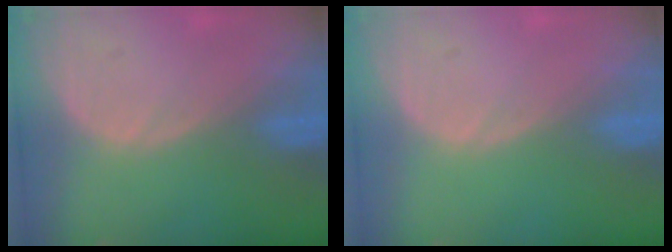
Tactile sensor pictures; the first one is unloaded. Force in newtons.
{"total": 0.0}